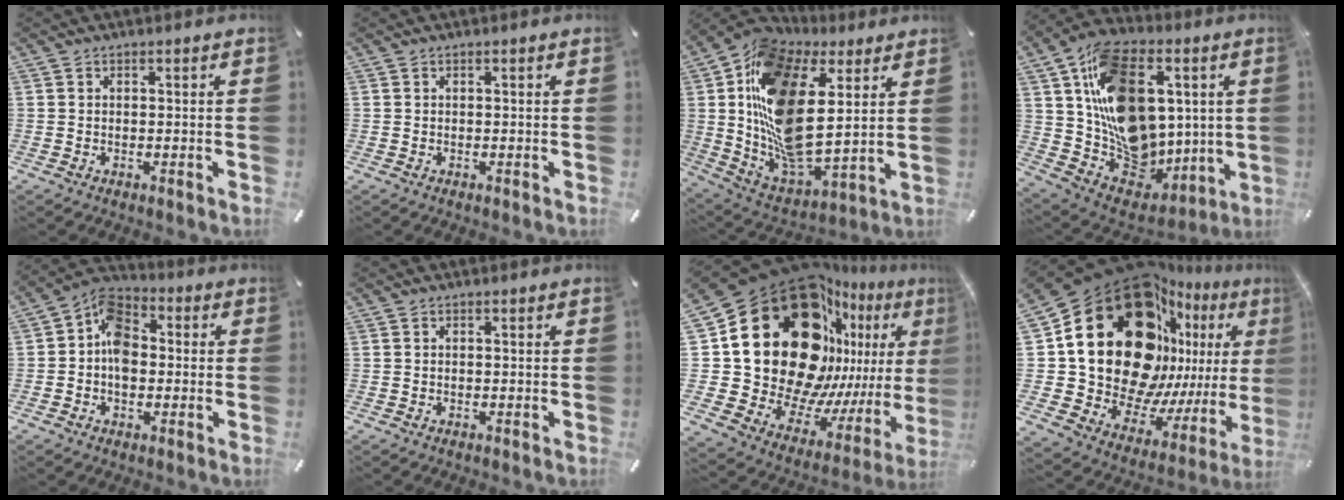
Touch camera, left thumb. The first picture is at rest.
{"total": 0.0}
{"total": 21.2, "force": [7.1, 13.0, 15.1], "torque": [-0.341, -0.060, 0.123]}
{"total": 22.9, "force": [5.3, 16.8, 14.6], "torque": [-0.246, -0.025, 0.106]}
{"total": 9.0, "force": [-1.1, 7.0, 5.6], "torque": [-0.094, 0.015, -0.020]}
{"total": 0.0}
{"total": 33.0, "force": [11.1, 21.7, 22.2], "torque": [-0.387, -0.142, 0.239]}
{"total": 30.4, "force": [8.8, 21.0, 20.1], "torque": [-0.332, -0.110, 0.194]}